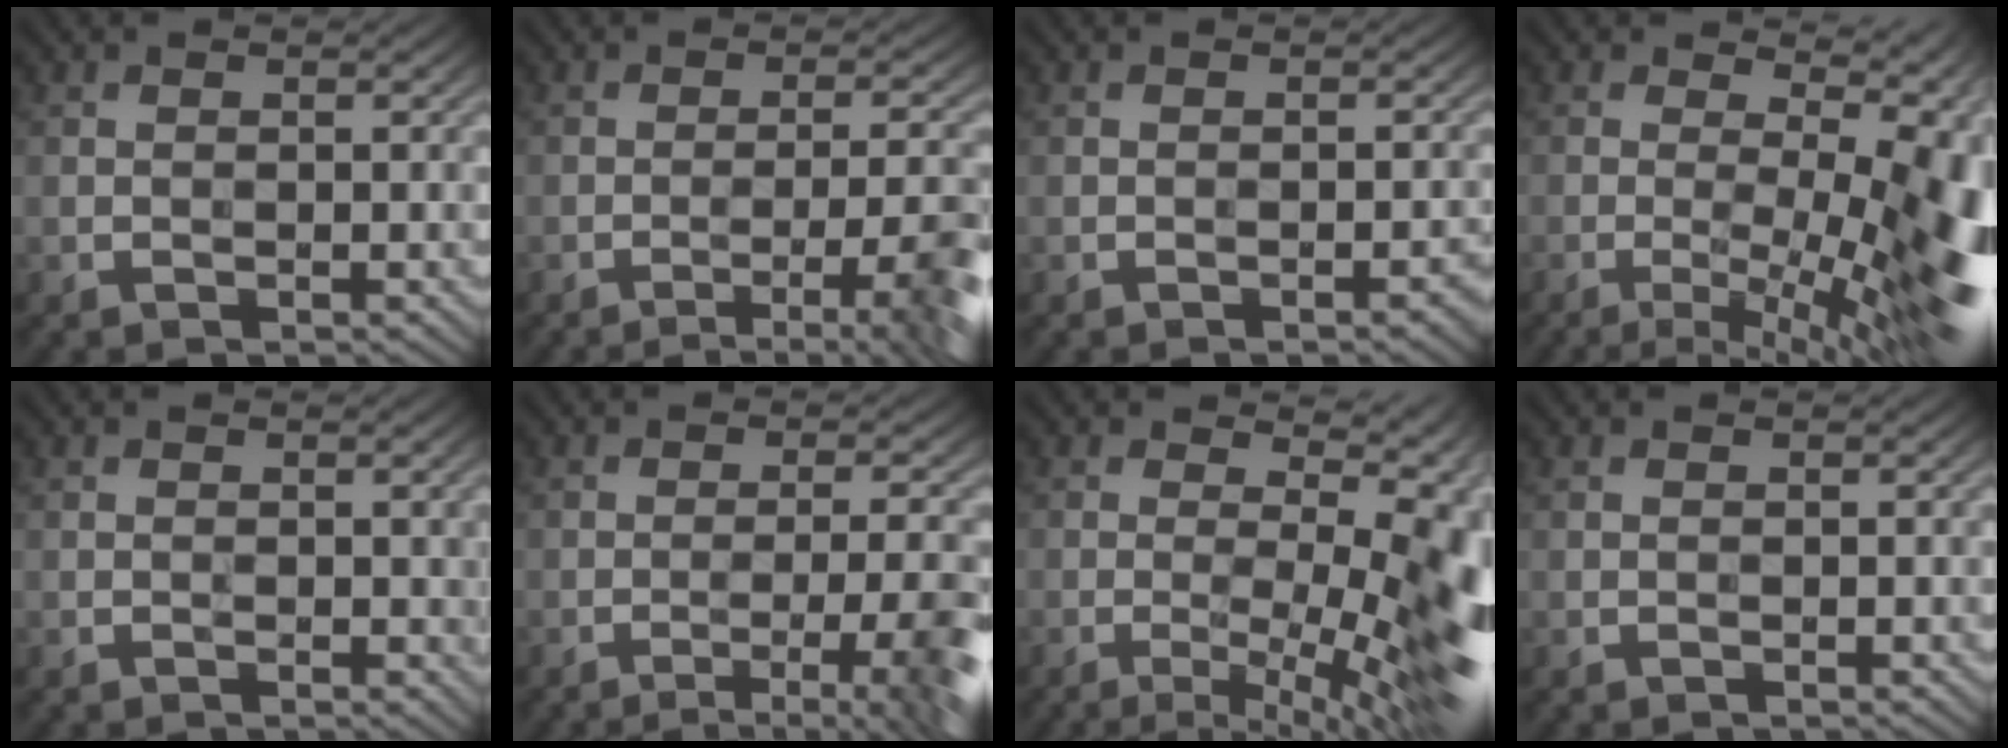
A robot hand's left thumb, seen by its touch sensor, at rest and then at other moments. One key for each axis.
{"total": 8.3, "fx": -3.7, "fy": 1.8, "fz": 7.2, "tx": -0.102, "ty": 0.001, "tz": -0.047}
{"total": 1.2, "fx": -0.7, "fy": 0.1, "fz": 1.0, "tx": -0.013, "ty": 0.004, "tz": -0.011}
{"total": 16.3, "fx": -1.7, "fy": 5.0, "fz": 15.4, "tx": -0.176, "ty": 0.000, "tz": -0.023}
{"total": 1.1, "fx": 0.1, "fy": 0.6, "fz": 0.9, "tx": -0.011, "ty": -0.003, "tz": 0.002}
{"total": 9.2, "fx": -3.5, "fy": 2.4, "fz": 8.1, "tx": -0.103, "ty": -0.003, "tz": -0.043}
{"total": 14.3, "fx": -0.4, "fy": 4.0, "fz": 13.7, "tx": -0.176, "ty": 0.012, "tz": 0.002}
{"total": 0.0}